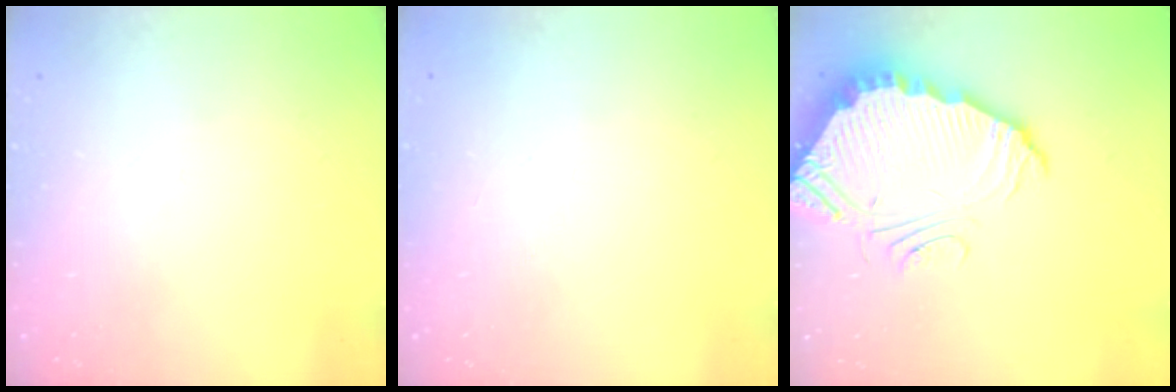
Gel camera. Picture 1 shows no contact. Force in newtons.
{"total": 2.2, "press": 2.2, "slide": 0.1}
{"total": 5.8, "press": 5.8, "slide": 0.5}